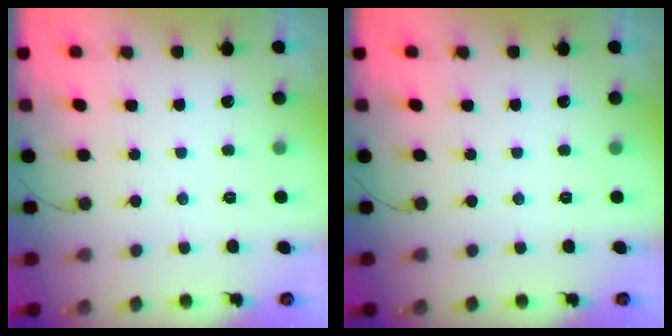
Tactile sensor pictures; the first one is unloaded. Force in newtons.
{"total": 0.0}